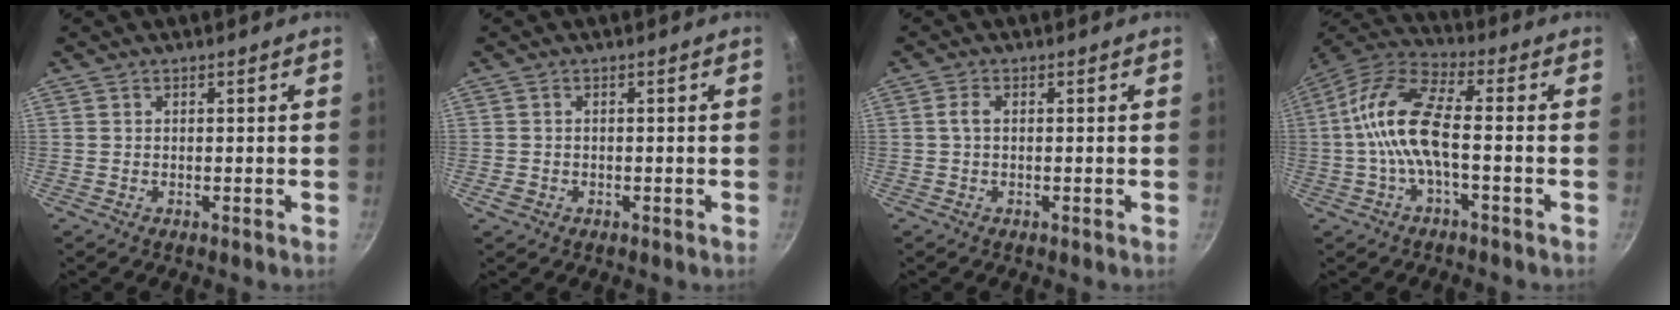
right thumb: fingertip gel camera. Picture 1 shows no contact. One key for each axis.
{"total": 1.6, "fx": -0.6, "fy": 1.3, "fz": 0.8, "tx": -0.015, "ty": 0.002, "tz": -0.008}
{"total": 1.8, "fx": 0.0, "fy": 0.4, "fz": 1.7, "tx": -0.046, "ty": 0.005, "tz": -0.001}
{"total": 12.2, "fx": -1.8, "fy": 4.7, "fz": 11.1, "tx": -0.228, "ty": 0.038, "tz": -0.050}